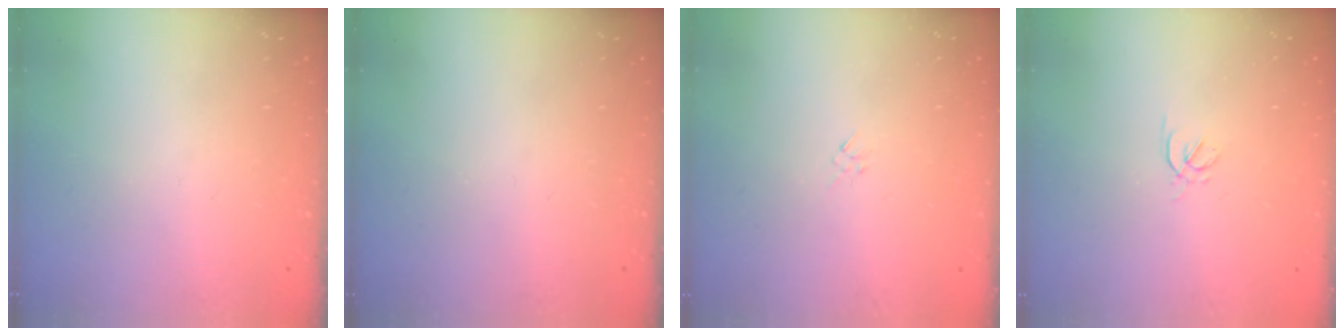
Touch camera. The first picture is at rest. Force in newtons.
{"total": 0.0}
{"total": 1.3, "press": 1.2, "slide": 0.5}
{"total": 1.7, "press": 1.6, "slide": 0.5}